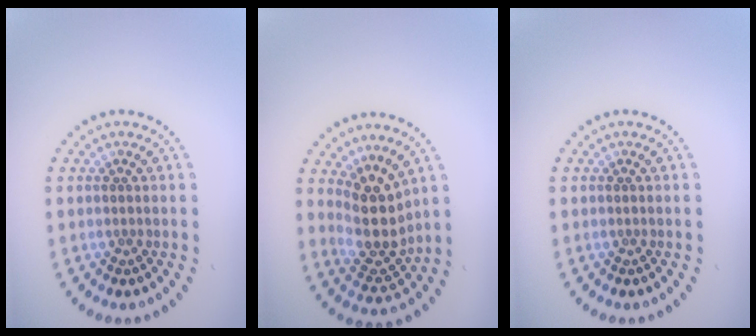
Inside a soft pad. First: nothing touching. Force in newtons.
{"total": 4.3, "press": 3.5, "slide": 2.4}
{"total": 0.0}